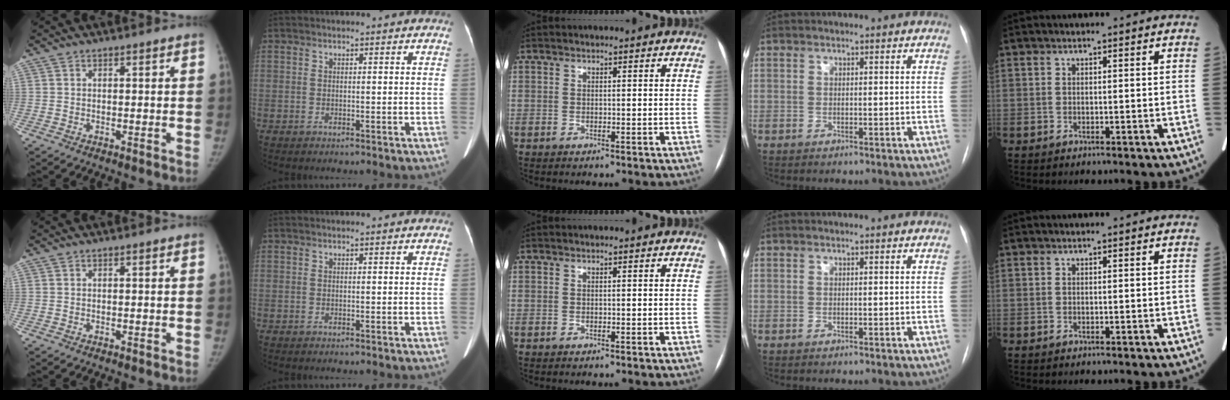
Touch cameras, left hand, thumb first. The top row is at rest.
{}